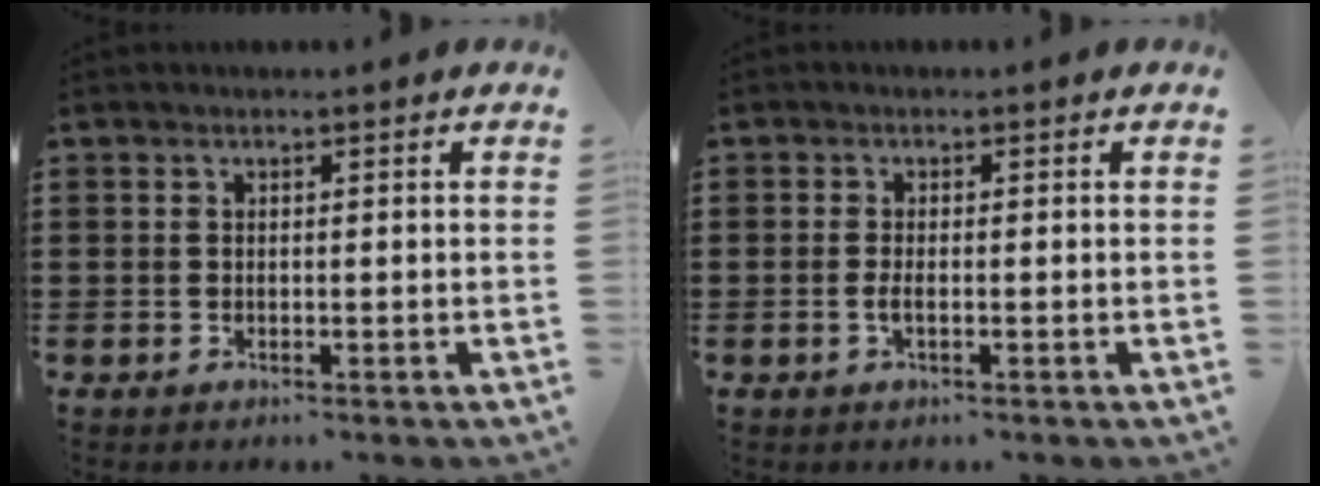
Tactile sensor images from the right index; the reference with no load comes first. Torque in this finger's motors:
{"motor_torque": [0.11, 0.78, 0.04, 0.01]}